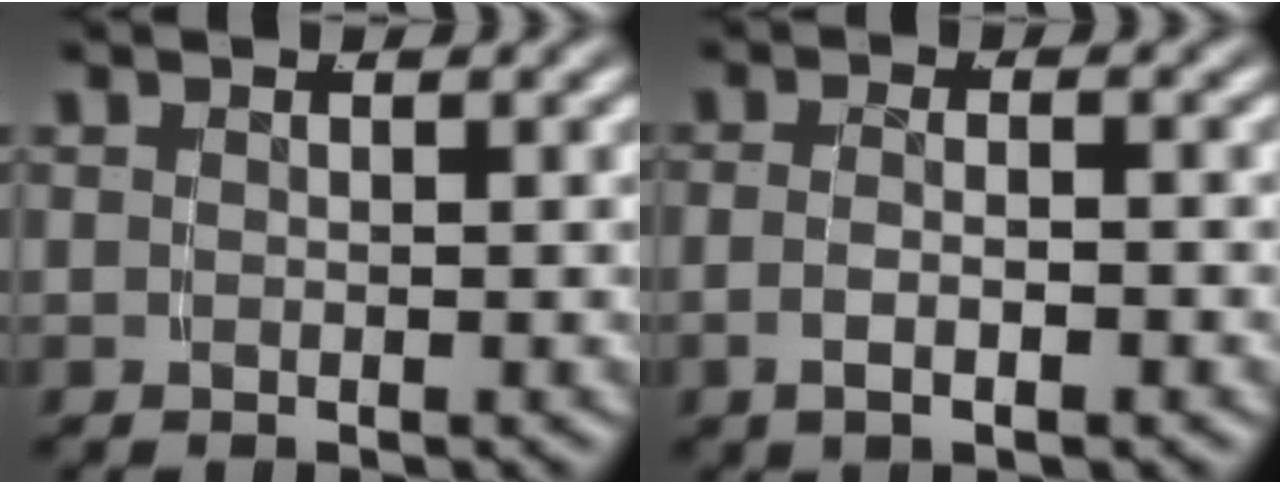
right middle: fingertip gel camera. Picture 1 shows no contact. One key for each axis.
{"total": 2.4, "fx": -1.4, "fy": 0.2, "fz": 1.9, "tx": -0.042, "ty": -0.009, "tz": -0.019}